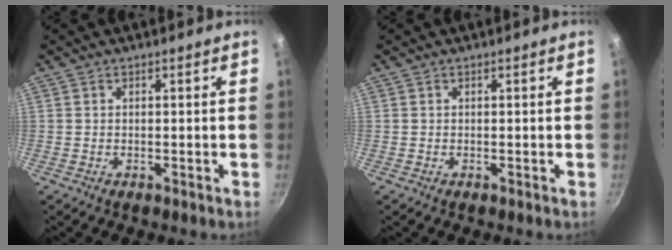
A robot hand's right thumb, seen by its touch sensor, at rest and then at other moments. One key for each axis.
{"total": 0.0}